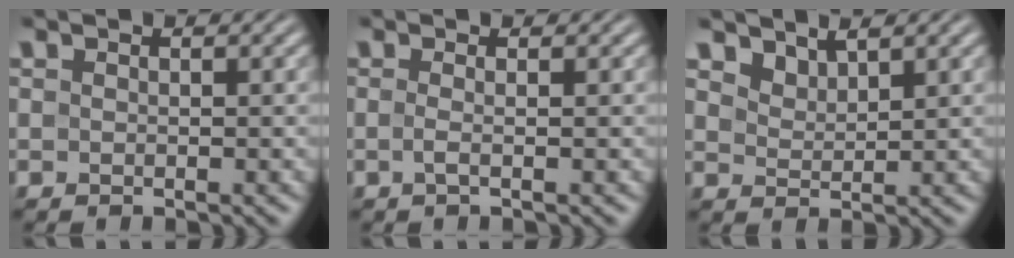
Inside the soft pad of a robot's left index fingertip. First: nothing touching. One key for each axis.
{"total": 1.0, "fx": -0.4, "fy": 0.1, "fz": 0.9, "tx": -0.022, "ty": -0.005, "tz": -0.007}
{"total": 1.9, "fx": 1.6, "fy": 0.6, "fz": 0.6, "tx": -0.021, "ty": -0.004, "tz": 0.035}